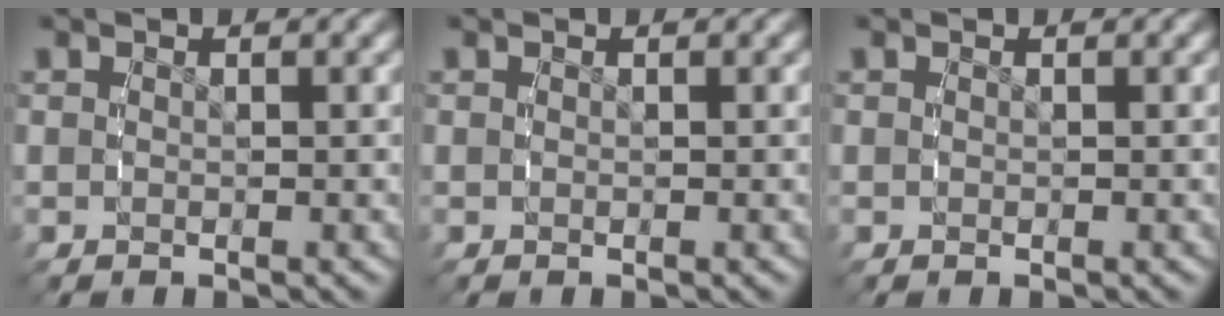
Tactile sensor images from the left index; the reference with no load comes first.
{"total": 0.0}
{"total": 0.0}